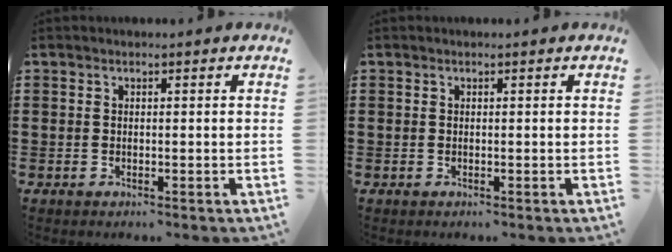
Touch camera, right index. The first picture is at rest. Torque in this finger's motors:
{"motor_torque": [2.14, 0.00, 0.04, -0.01]}